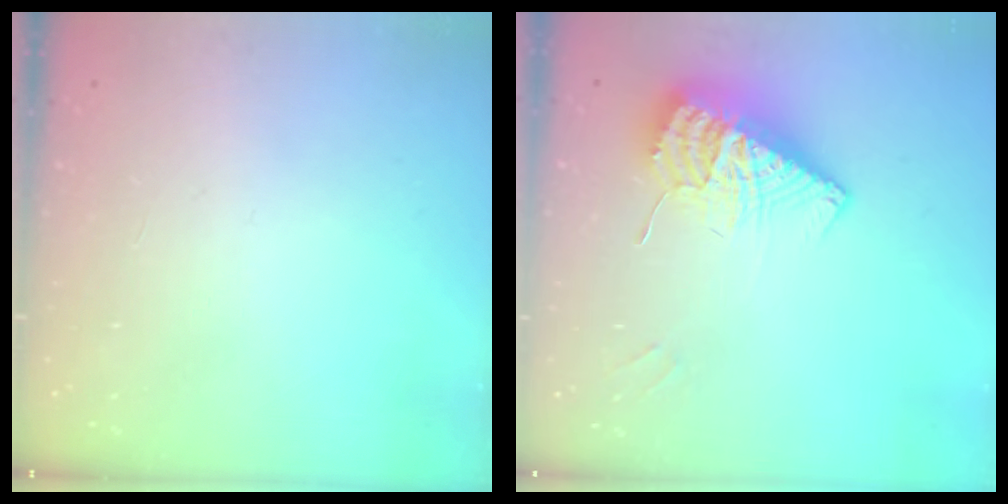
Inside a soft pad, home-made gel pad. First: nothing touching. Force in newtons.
{"total": 11.2, "press": 11.1, "slide": 1.4}